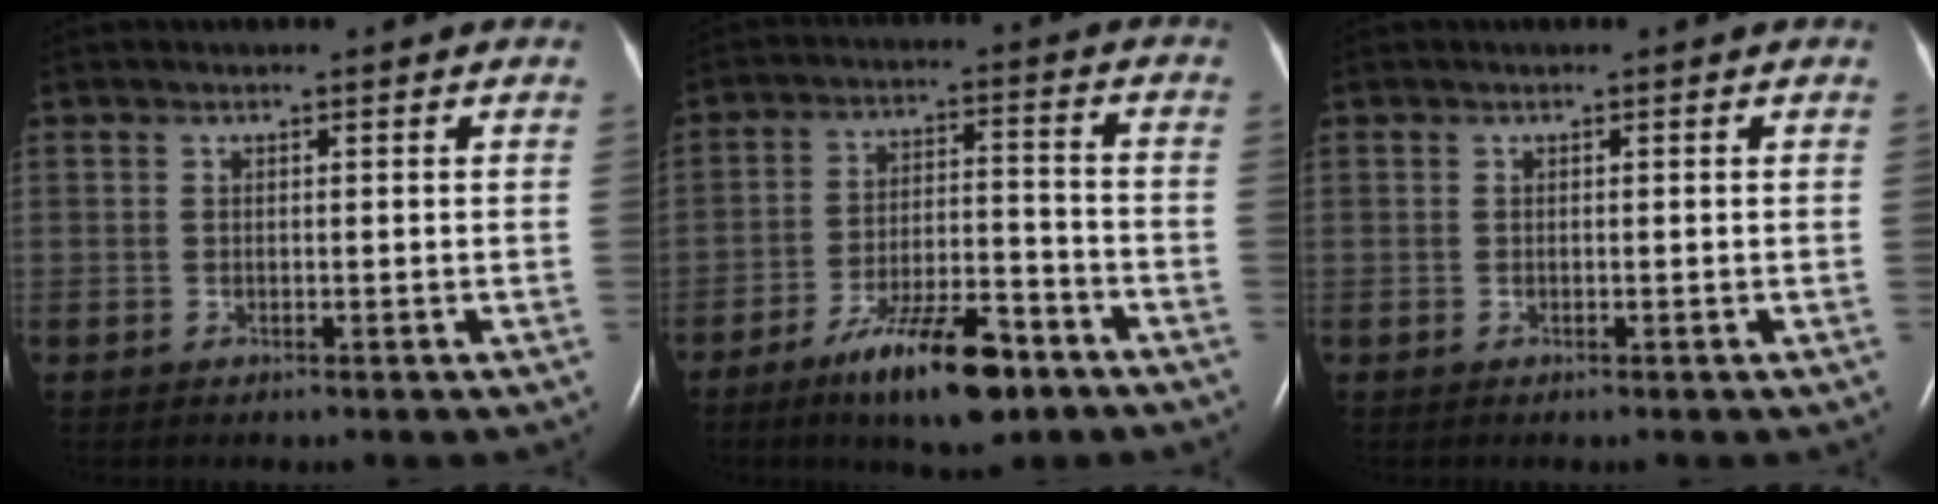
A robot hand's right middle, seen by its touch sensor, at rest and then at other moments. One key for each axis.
{"total": 12.1, "fx": -8.0, "fy": 3.0, "fz": 8.6, "tx": -0.148, "ty": -0.005, "tz": -0.131}
{"total": 0.0}